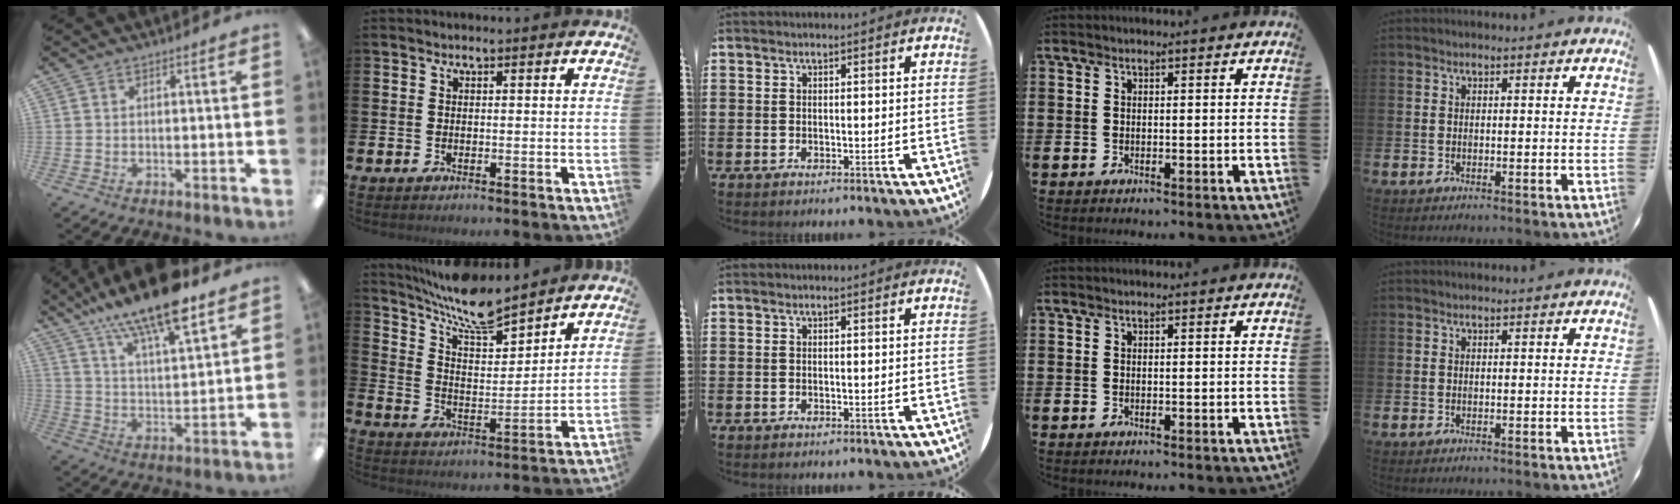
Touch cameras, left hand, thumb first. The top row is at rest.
{"thumb": {"total": 16.4, "force": [12.3, 4.6, 9.8], "torque": [-0.169, -0.068, 0.207]}, "index": {"total": 9.4, "force": [8.7, 1.5, 3.2], "torque": [-0.090, -0.059, 0.154]}}